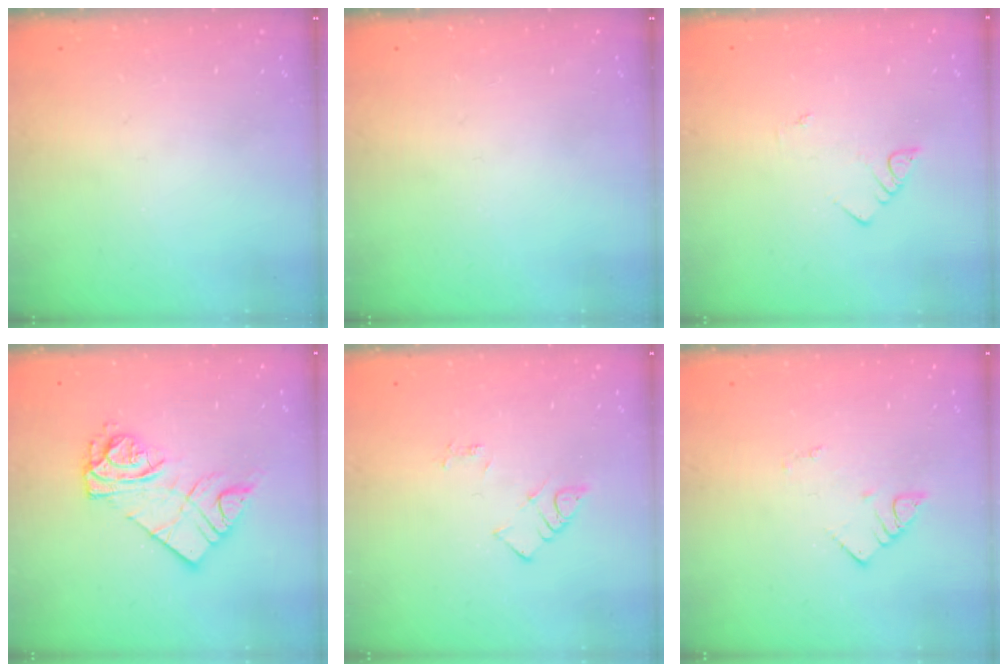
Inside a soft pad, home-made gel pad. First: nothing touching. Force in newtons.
{"total": 0.0}
{"total": 2.2, "press": 2.2, "slide": 0.3}
{"total": 11.4, "press": 11.4, "slide": 0.6}
{"total": 5.4, "press": 5.4, "slide": 0.1}
{"total": 2.1, "press": 2.1, "slide": 0.3}